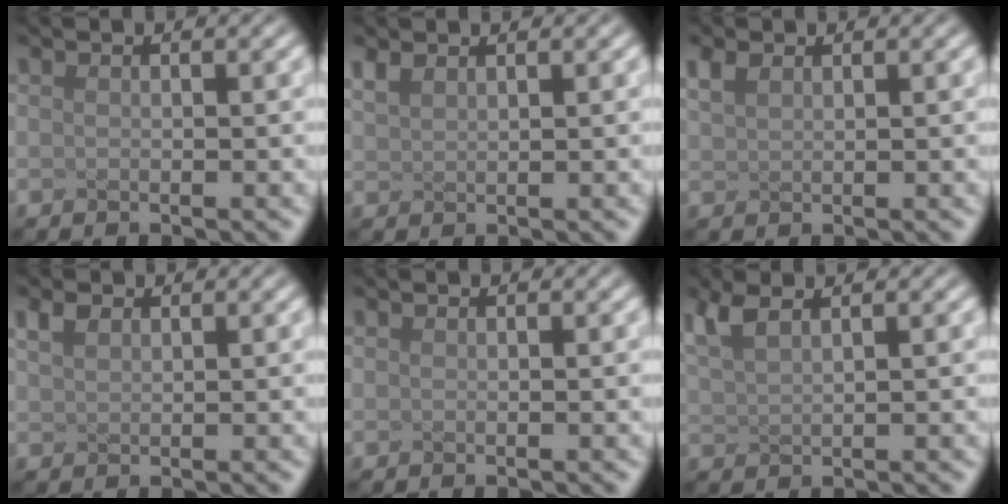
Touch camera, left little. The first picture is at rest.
{"total": 1.4, "force": [1.3, 0.5, 0.5], "torque": [-0.017, 0.004, 0.030]}
{"total": 1.7, "force": [1.2, 0.8, 0.8], "torque": [-0.024, 0.005, 0.028]}
{"total": 1.5, "force": [1.0, 0.9, 0.7], "torque": [-0.020, 0.006, 0.025]}
{"total": 0.0}
{"total": 2.9, "force": [2.0, 0.9, 1.9], "torque": [-0.043, 0.012, 0.041]}